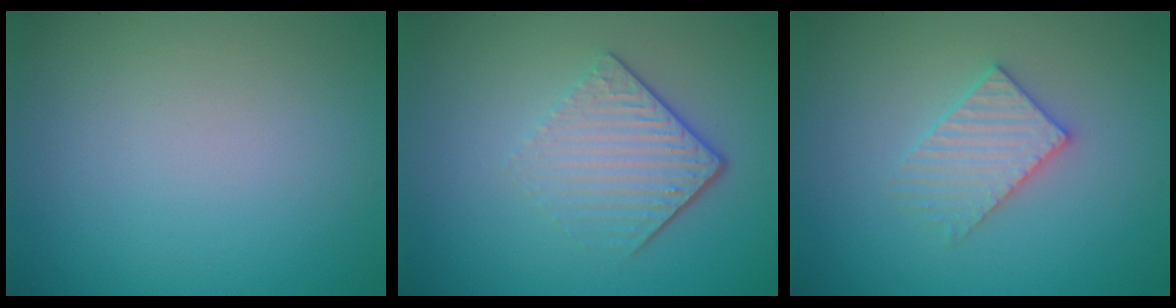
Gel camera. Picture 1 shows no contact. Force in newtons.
{"total": 4.3, "press": 2.9, "slide": 3.2}
{"total": 3.0, "press": 3.0, "slide": 0.5}